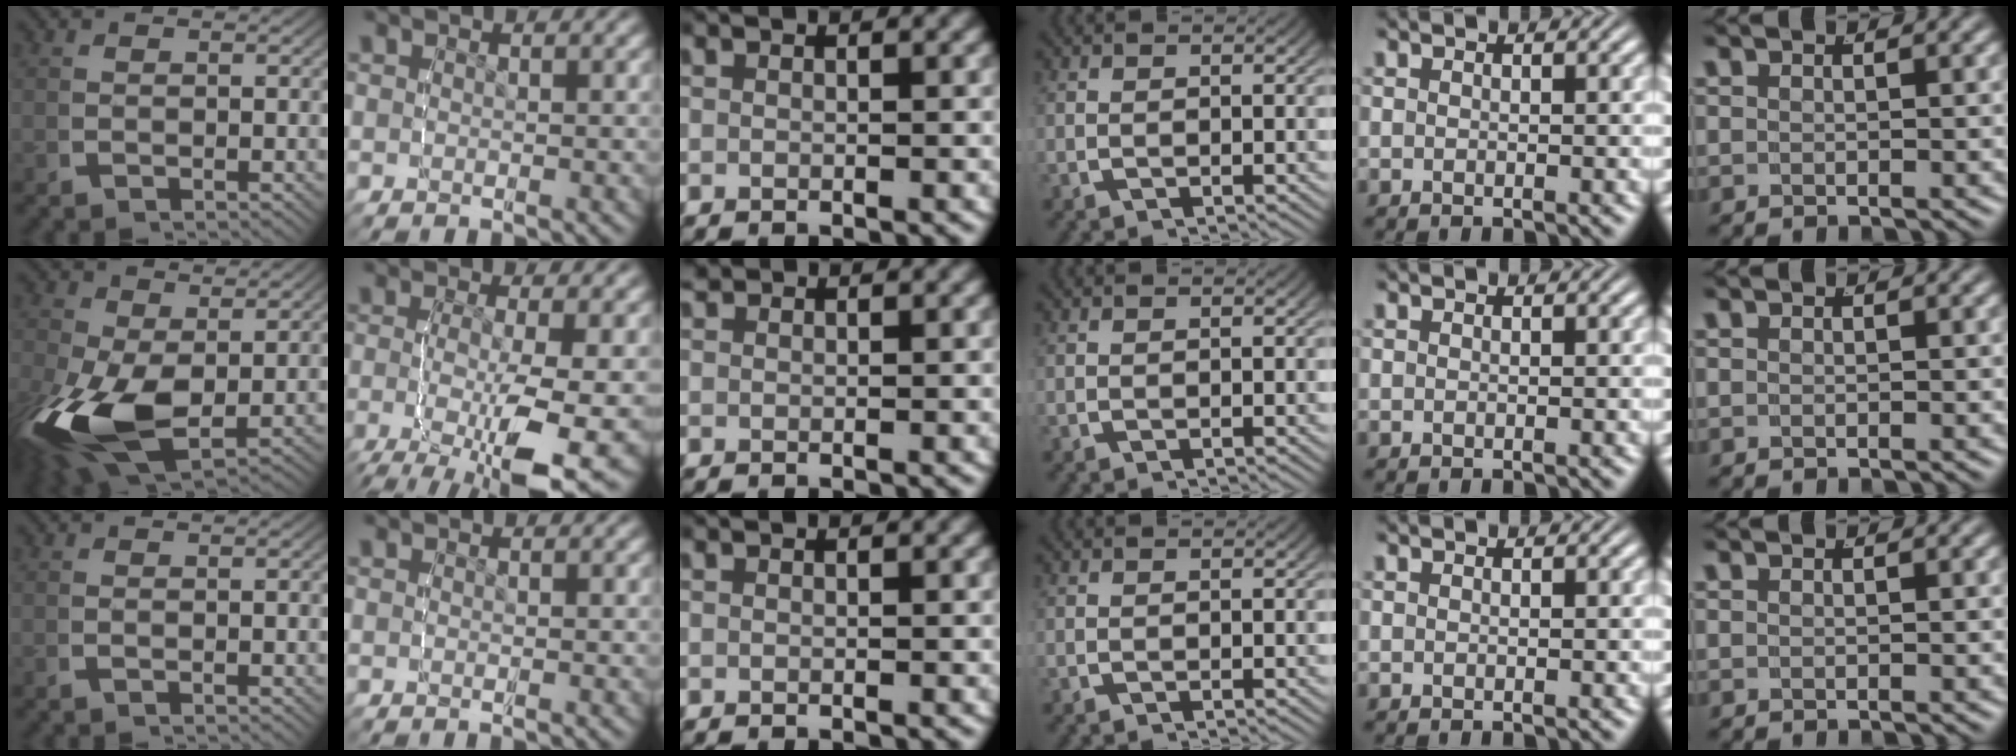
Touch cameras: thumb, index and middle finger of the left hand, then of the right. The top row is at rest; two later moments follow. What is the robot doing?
{"motion": "lift_and_place", "object": "glasses"}